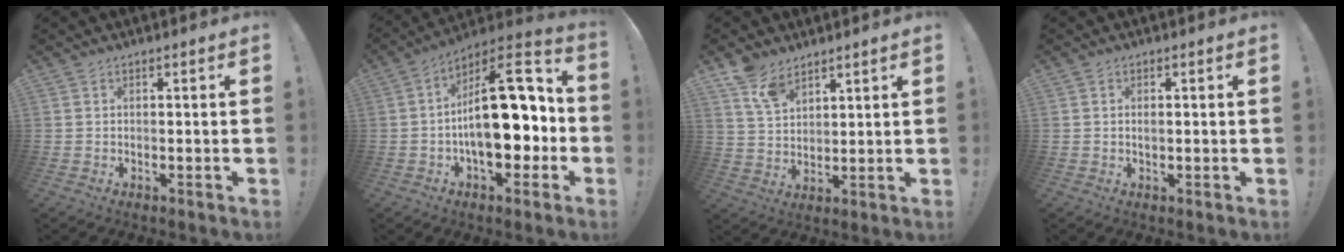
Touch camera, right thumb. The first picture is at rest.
{"total": 23.3, "force": [-1.3, 12.3, 19.8], "torque": [-0.283, 0.012, -0.014]}
{"total": 8.4, "force": [6.3, 4.2, 3.4], "torque": [-0.070, -0.030, 0.124]}
{"total": 0.8, "force": [-0.1, 0.5, 0.7], "torque": [-0.010, 0.001, -0.004]}